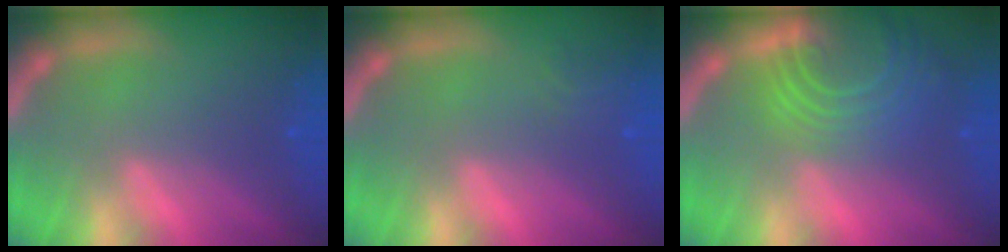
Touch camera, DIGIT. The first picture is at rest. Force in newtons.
{"total": 1.4}
{"total": 10.0}